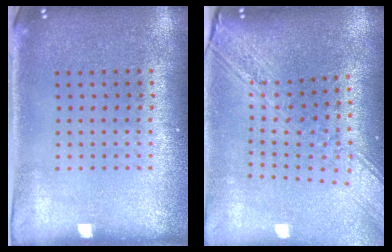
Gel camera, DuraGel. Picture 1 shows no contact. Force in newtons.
{"total": 2.9, "press": 2.3, "slide": 1.9}